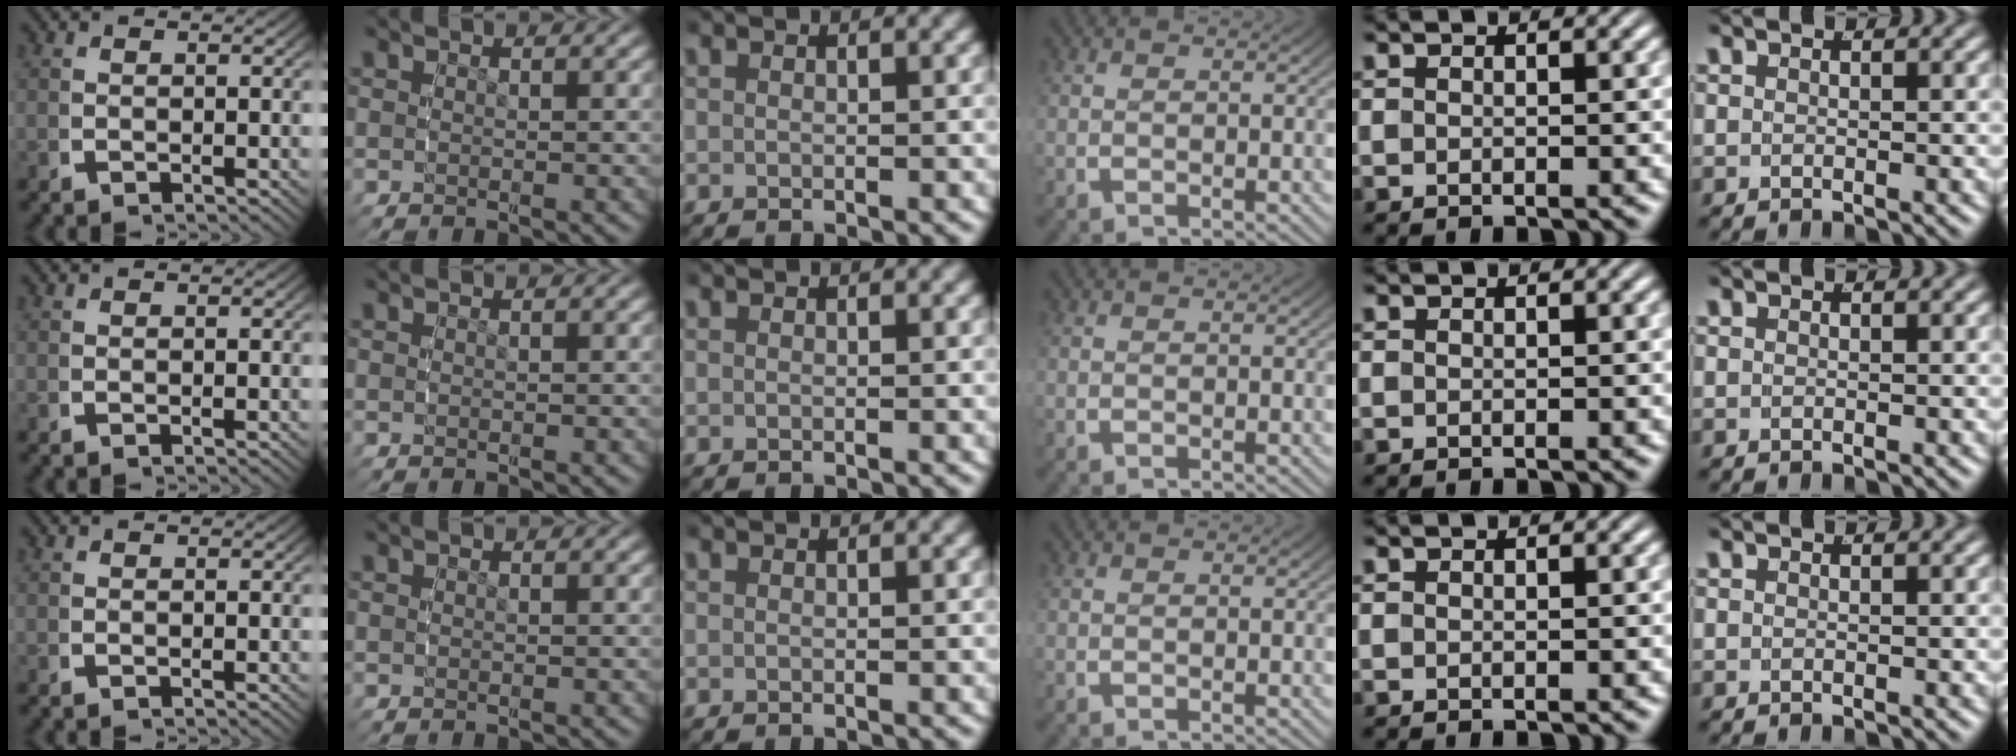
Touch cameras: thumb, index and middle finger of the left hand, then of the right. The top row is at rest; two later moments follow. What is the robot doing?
{"motion": "grasp_and_lifting", "object": "ethernet cable"}